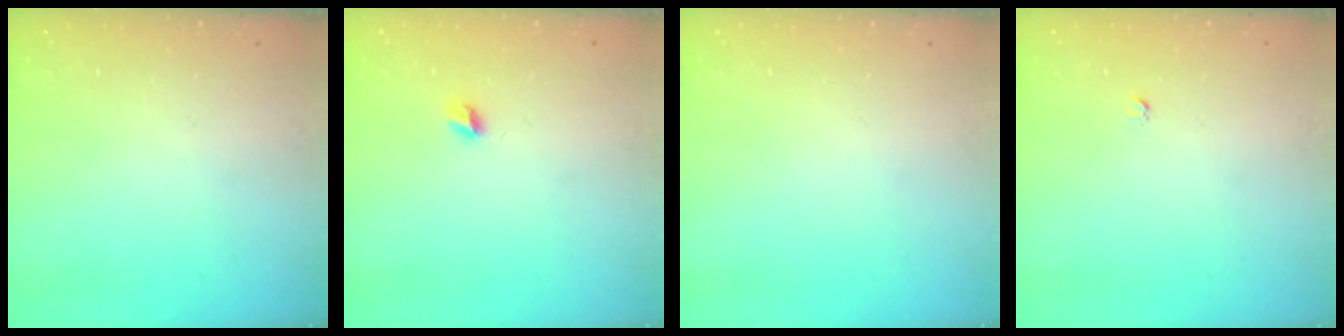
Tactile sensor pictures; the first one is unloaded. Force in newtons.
{"total": 5.0, "press": 5.0, "slide": 0.4}
{"total": 0.0}
{"total": 2.5, "press": 2.5, "slide": 0.2}